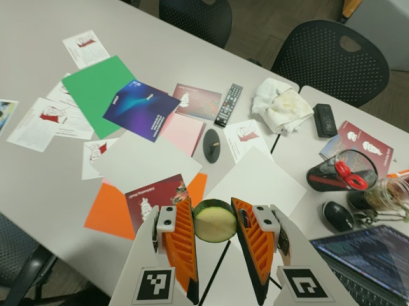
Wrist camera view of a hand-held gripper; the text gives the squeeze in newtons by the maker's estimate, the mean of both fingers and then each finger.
{"total": 8.8, "left": 8.6, "right": 8.9}